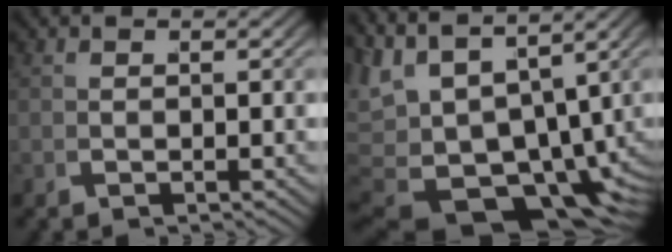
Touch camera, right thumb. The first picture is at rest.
{"total": 14.5, "force": [-1.2, 9.5, 10.9], "torque": [-0.216, -0.043, 0.009]}